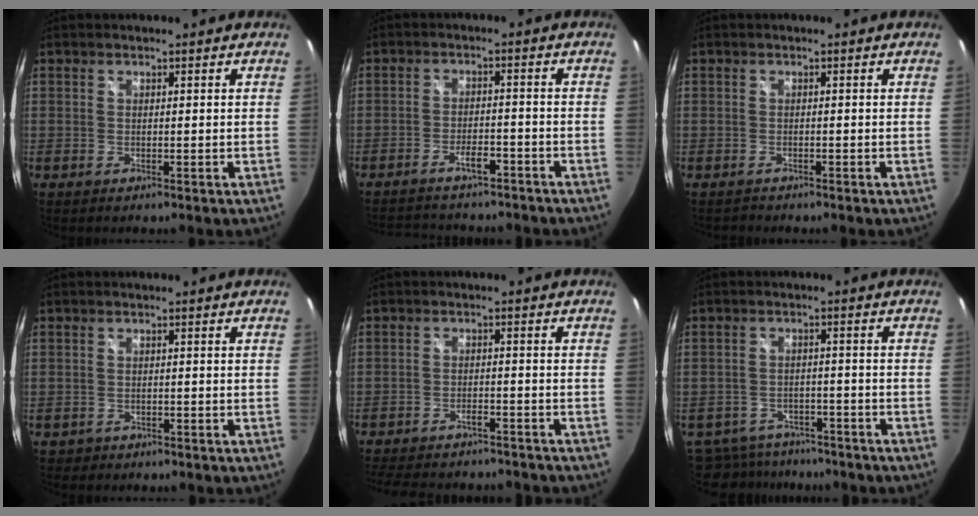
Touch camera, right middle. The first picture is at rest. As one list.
[{"total": 12.0, "force": [-10.2, 4.2, 4.9], "torque": [-0.114, -0.002, -0.143]}, {"total": 1.2, "force": [-1.1, 0.4, 0.0], "torque": [-0.005, -0.003, -0.019]}, {"total": 2.0, "force": [-1.2, 1.6, 0.4], "torque": [-0.014, -0.003, -0.016]}, {"total": 15.1, "force": [-13.0, 4.8, 5.8], "torque": [-0.135, -0.007, -0.182]}, {"total": 11.7, "force": [-9.8, 5.5, 3.2], "torque": [-0.087, 0.000, -0.140]}]